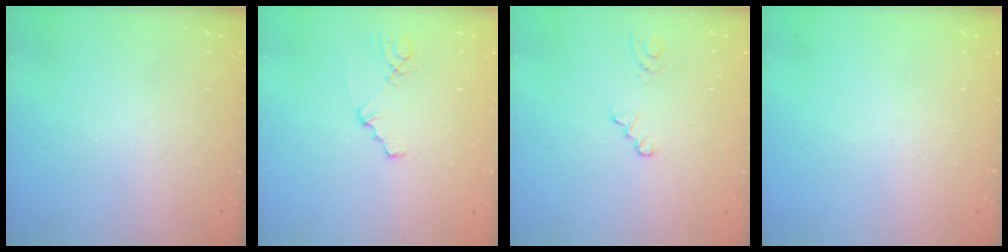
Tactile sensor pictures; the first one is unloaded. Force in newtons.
{"total": 1.8, "press": 1.8, "slide": 0.3}
{"total": 0.0}
{"total": 0.0}